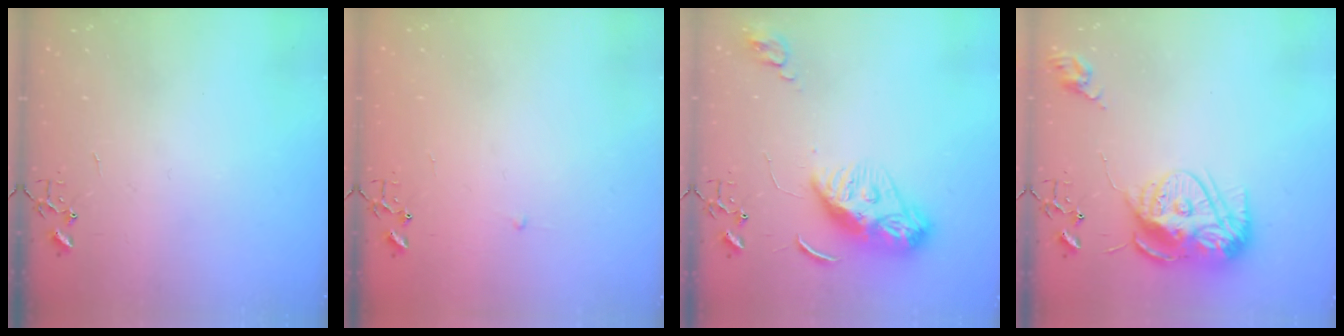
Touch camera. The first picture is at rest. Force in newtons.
{"total": 2.3, "press": 2.3, "slide": 0.3}
{"total": 11.9, "press": 11.9, "slide": 0.9}
{"total": 14.9, "press": 14.8, "slide": 1.2}